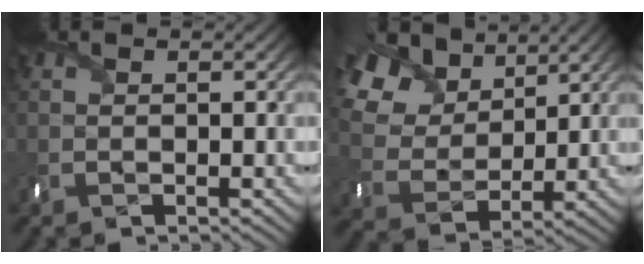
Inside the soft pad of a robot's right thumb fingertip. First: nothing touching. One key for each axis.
{"total": 13.5, "fx": 7.5, "fy": 8.5, "fz": 7.4, "tx": -0.224, "ty": 0.044, "tz": 0.122}